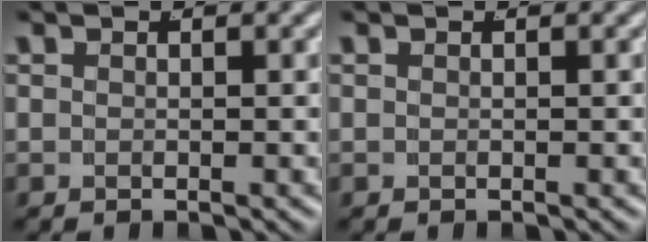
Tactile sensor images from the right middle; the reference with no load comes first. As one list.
[{"total": 0.0}]